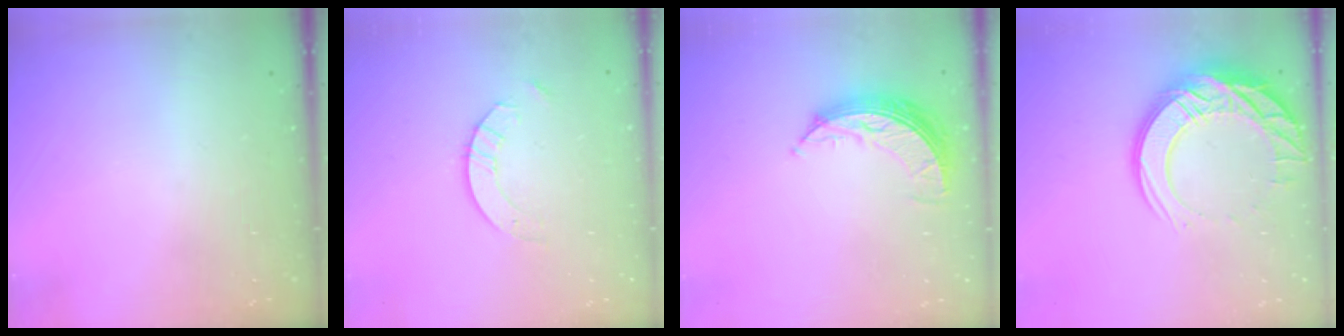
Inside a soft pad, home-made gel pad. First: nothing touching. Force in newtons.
{"total": 4.9, "press": 4.9, "slide": 0.5}
{"total": 8.4, "press": 8.4, "slide": 0.7}
{"total": 18.7, "press": 18.6, "slide": 1.8}